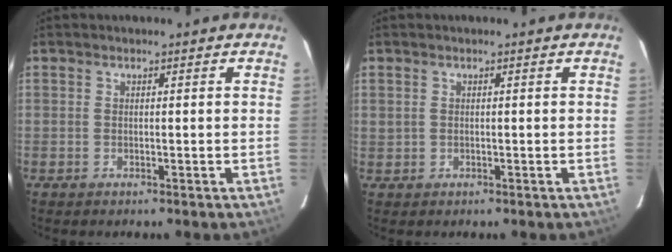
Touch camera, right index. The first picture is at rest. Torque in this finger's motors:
{"motor_torque": [0.11, 0.08, -0.02, 0.01]}